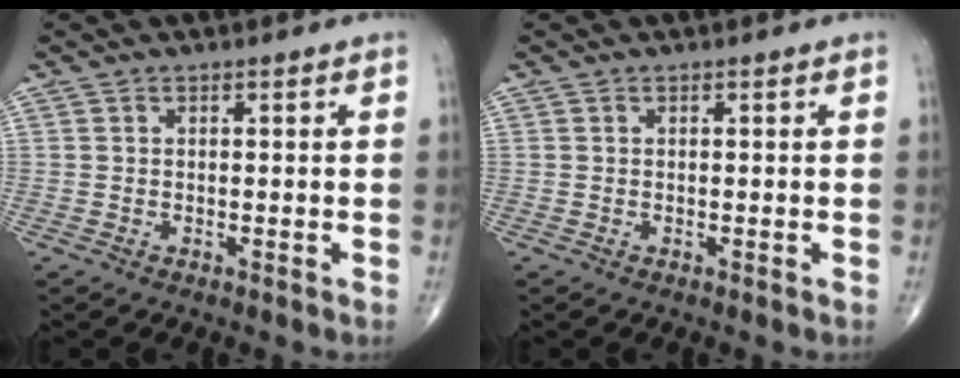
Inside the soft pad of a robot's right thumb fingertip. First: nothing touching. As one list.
[{"total": 0.0}]